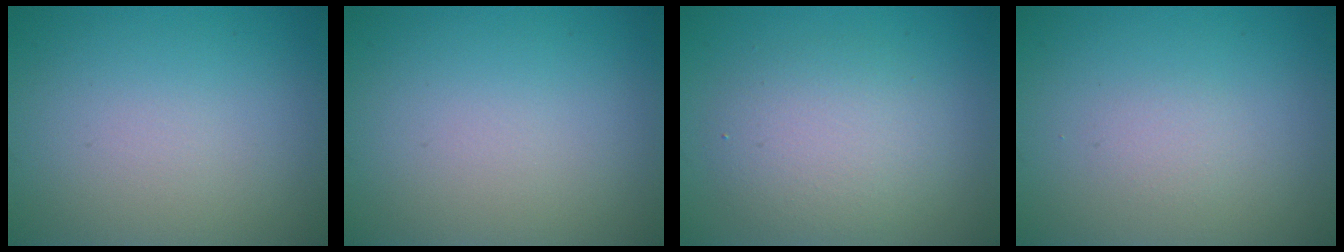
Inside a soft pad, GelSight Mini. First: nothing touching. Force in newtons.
{"total": 0.0}
{"total": 4.0, "press": 4.0, "slide": 0.3}
{"total": 0.9, "press": 0.9, "slide": 0.0}